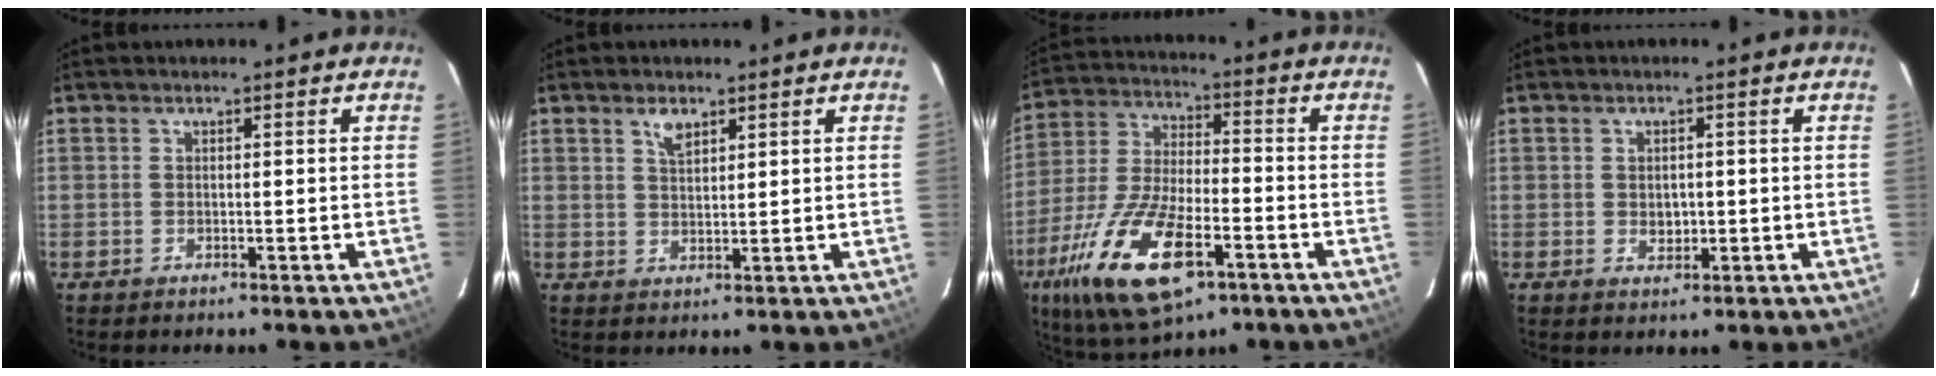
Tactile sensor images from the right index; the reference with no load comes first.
{"total": 3.0, "force": [2.0, 1.3, 1.8], "torque": [-0.033, 0.004, 0.037]}
{"total": 20.0, "force": [-9.8, 7.6, 15.7], "torque": [-0.332, -0.041, -0.178]}
{"total": 2.4, "force": [-0.2, 1.9, 1.5], "torque": [-0.022, 0.001, 0.000]}